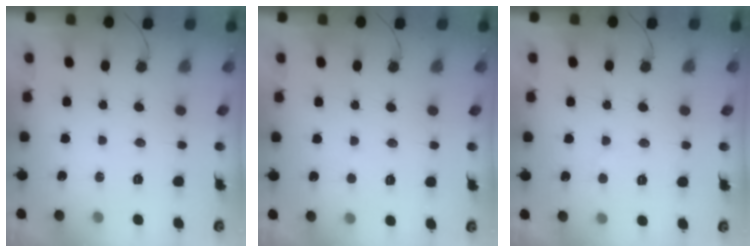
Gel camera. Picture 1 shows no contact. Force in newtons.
{"total": 2.4, "press": 2.4, "slide": 0.2}
{"total": 3.5, "press": 3.5, "slide": 0.4}